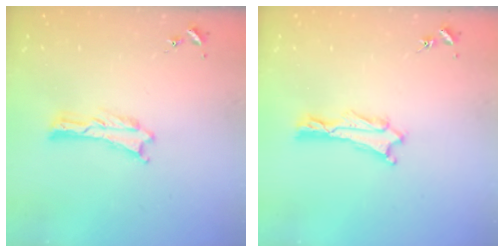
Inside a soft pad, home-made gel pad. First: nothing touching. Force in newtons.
{"total": 1.0, "press": 1.0, "slide": 0.1}